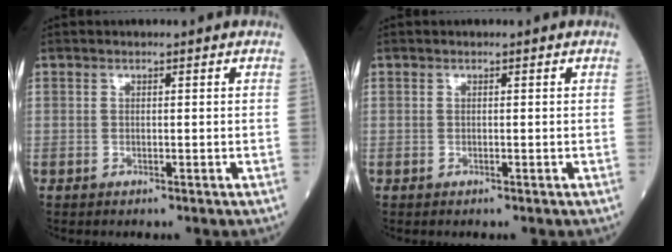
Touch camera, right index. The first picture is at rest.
{"total": 0.0}